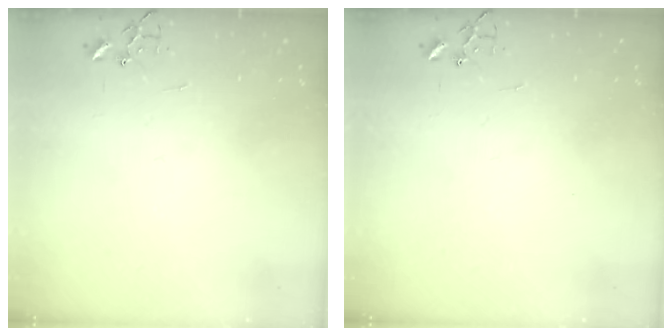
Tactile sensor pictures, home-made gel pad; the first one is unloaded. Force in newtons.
{"total": 0.0}